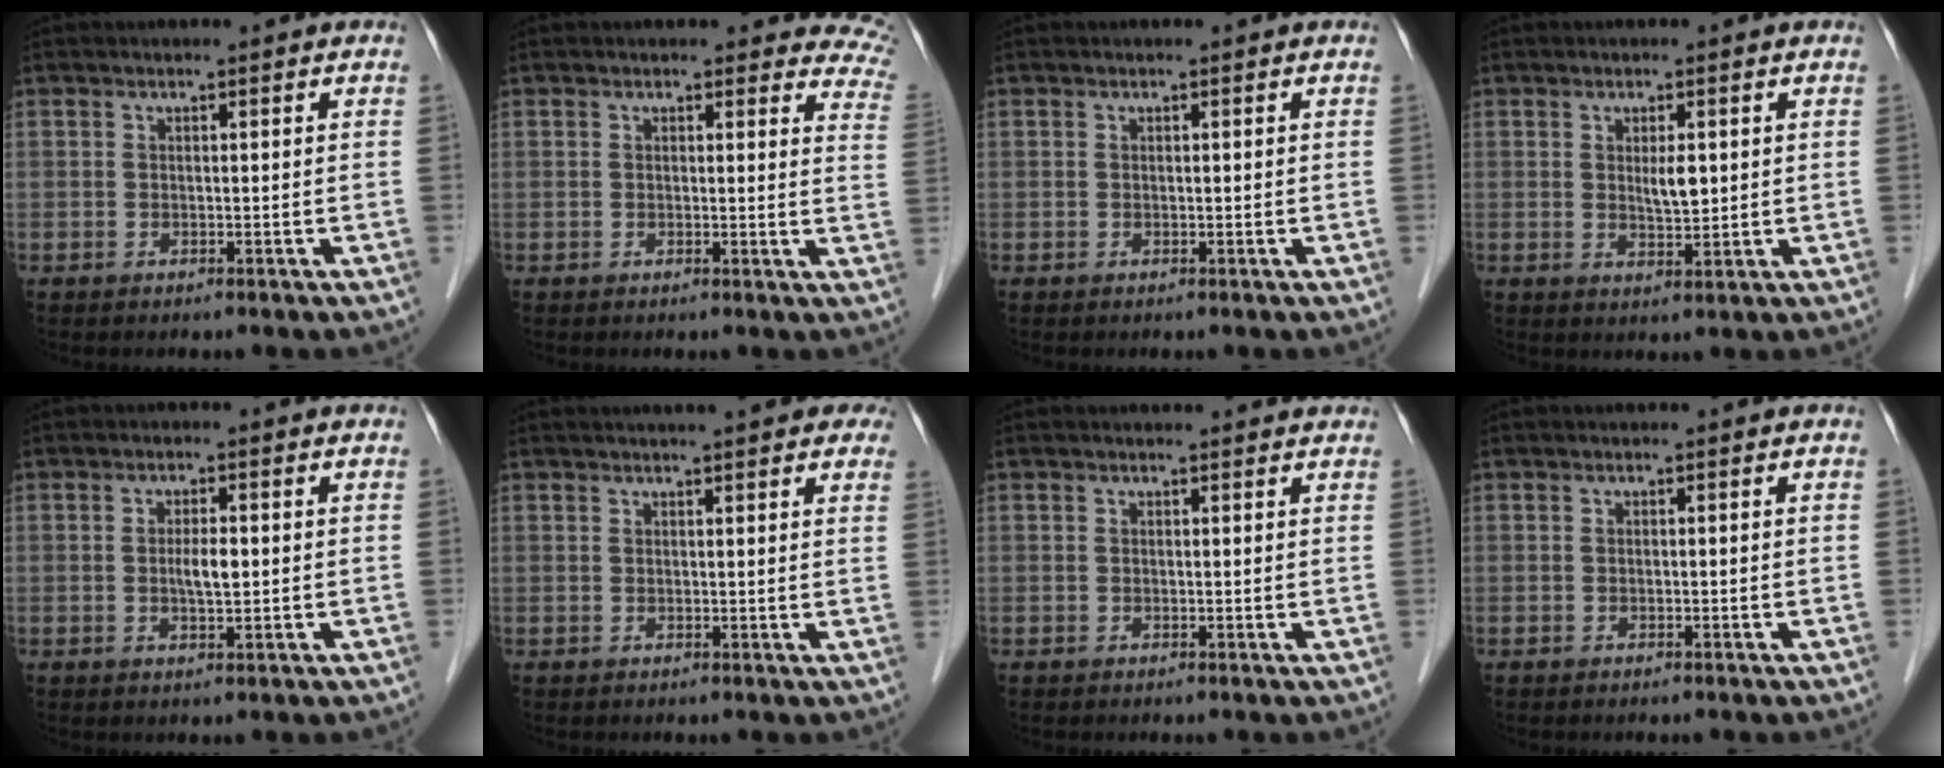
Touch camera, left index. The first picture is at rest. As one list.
[{"total": 8.4, "force": [7.6, 3.1, 2.0], "torque": [0.025, -0.021, 0.040]}, {"total": 0.0}, {"total": 3.0, "force": [0.6, 1.0, 2.8], "torque": [-0.048, -0.002, 0.014]}, {"total": 2.9, "force": [0.0, 0.8, 2.8], "torque": [-0.051, 0.000, 0.002]}, {"total": 11.6, "force": [9.3, 2.5, 6.6], "torque": [-0.074, 0.020, 0.099]}, {"total": 3.5, "force": [3.4, 0.5, 0.7], "torque": [-0.013, 0.009, 0.032]}, {"total": 0.0}]